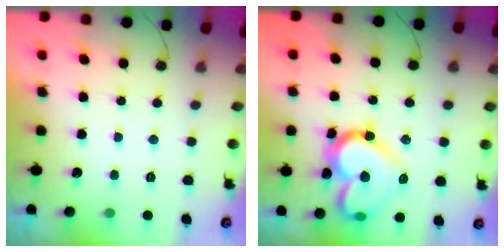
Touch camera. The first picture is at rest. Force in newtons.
{"total": 18.2, "press": 18.1, "slide": 1.6}